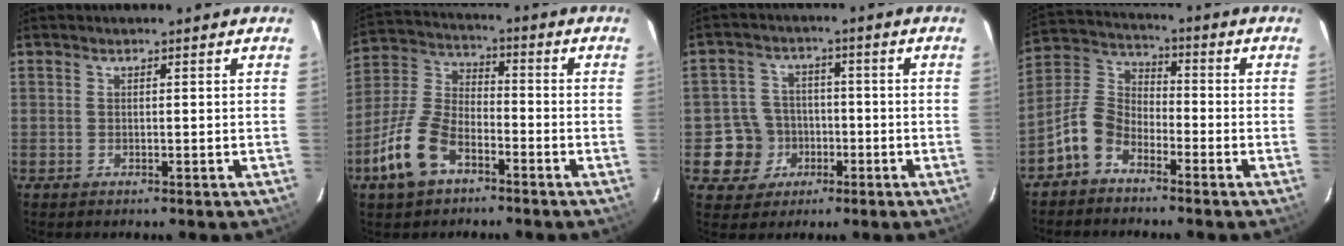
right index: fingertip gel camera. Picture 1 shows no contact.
{"total": 12.4, "force": [-6.9, 6.4, 8.1], "torque": [-0.183, 0.012, -0.134]}
{"total": 7.6, "force": [-2.3, 7.2, 0.7], "torque": [-0.031, 0.025, -0.032]}
{"total": 8.0, "force": [-5.2, 4.6, 4.0], "torque": [-0.092, 0.025, -0.114]}